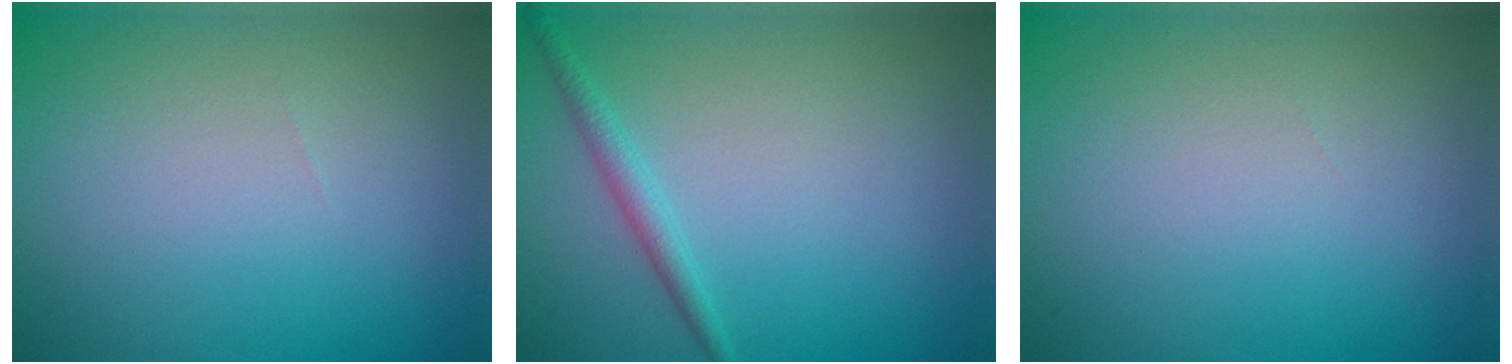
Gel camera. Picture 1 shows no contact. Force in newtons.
{"total": 1.6, "press": 1.6, "slide": 0.1}
{"total": 0.0}